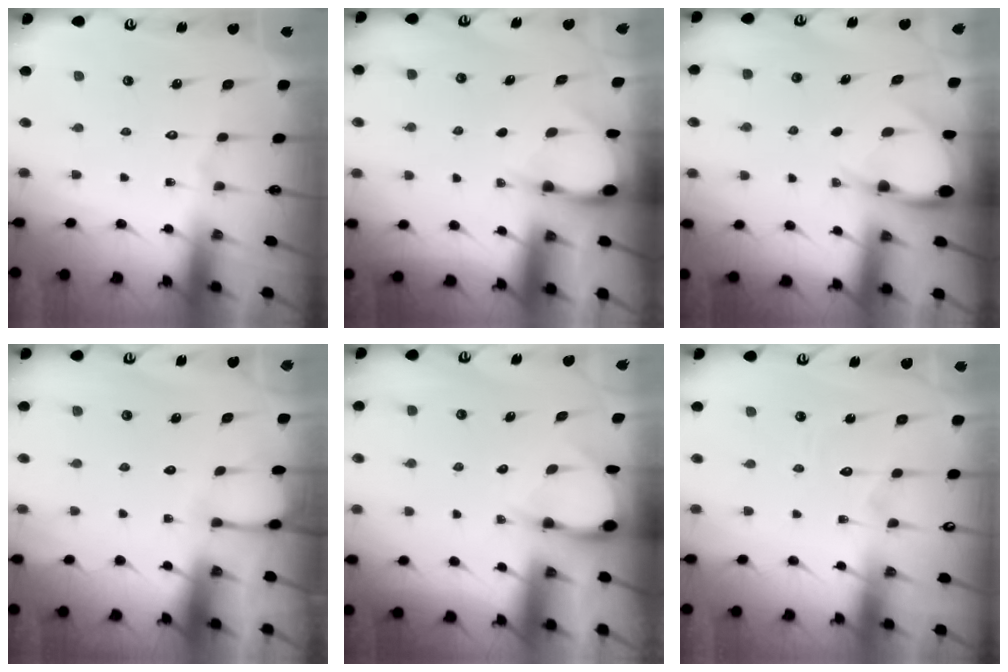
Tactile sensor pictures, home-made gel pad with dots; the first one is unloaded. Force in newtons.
{"total": 2.9, "press": 2.9, "slide": 0.3}
{"total": 4.7, "press": 4.6, "slide": 0.8}
{"total": 2.6, "press": 2.6, "slide": 0.3}
{"total": 3.4, "press": 3.4, "slide": 0.3}
{"total": 5.3, "press": 5.3, "slide": 0.4}